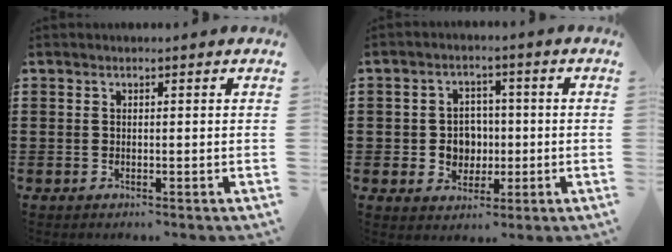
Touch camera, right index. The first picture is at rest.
{"total": 4.8, "force": [-0.3, 4.5, 1.8], "torque": [-0.042, 0.010, -0.009]}